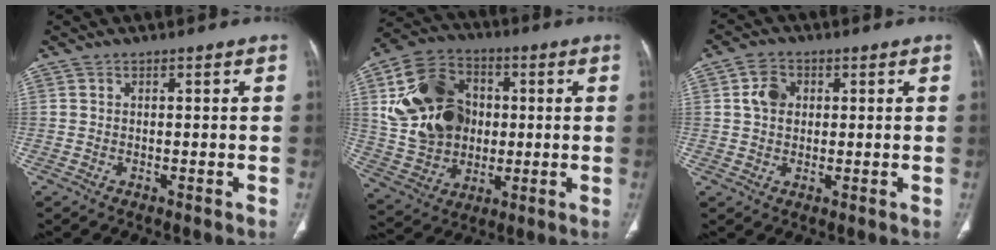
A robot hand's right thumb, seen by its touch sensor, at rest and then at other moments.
{"total": 19.5, "force": [2.7, 15.1, 12.1], "torque": [-0.197, 0.011, 0.056]}
{"total": 4.9, "force": [1.0, 3.8, 2.9], "torque": [-0.043, 0.004, 0.016]}